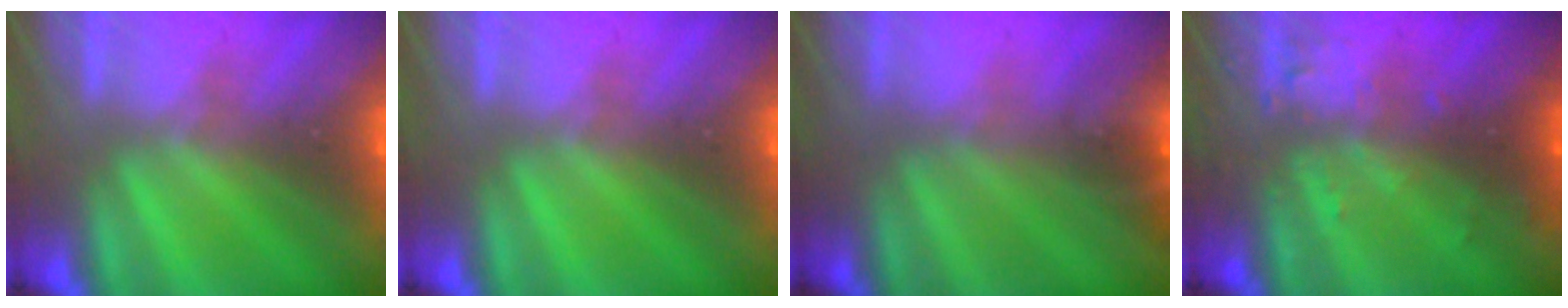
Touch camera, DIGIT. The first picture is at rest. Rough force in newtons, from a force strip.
{"total": 0.0}
{"total": 1.3}
{"total": 3.0}